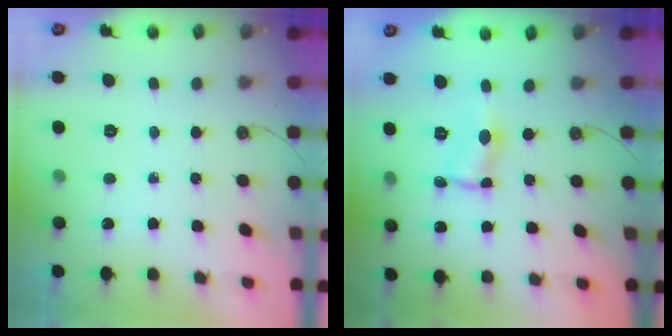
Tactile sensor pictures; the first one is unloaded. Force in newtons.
{"total": 1.2, "press": 1.1, "slide": 0.6}